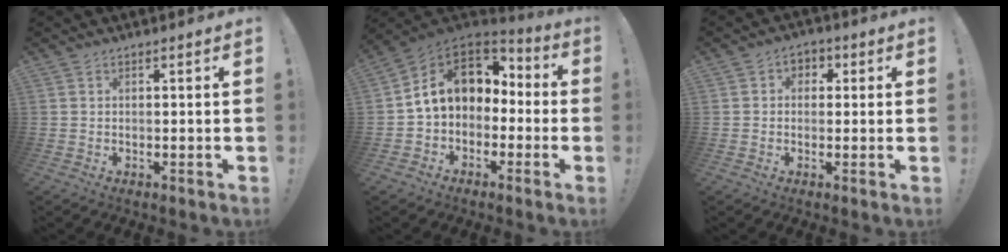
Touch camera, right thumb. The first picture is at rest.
{"total": 11.9, "force": [2.8, 9.2, 7.1], "torque": [-0.115, 0.003, 0.058]}
{"total": 3.4, "force": [-0.3, 3.1, 1.5], "torque": [-0.018, 0.006, -0.008]}